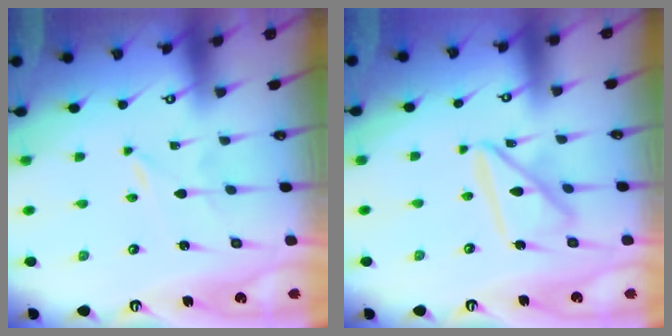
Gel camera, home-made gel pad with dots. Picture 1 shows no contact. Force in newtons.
{"total": 13.2, "press": 13.1, "slide": 1.2}